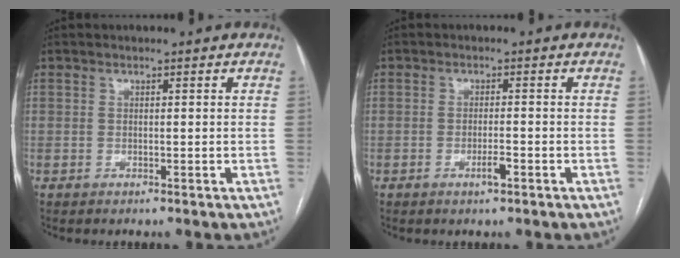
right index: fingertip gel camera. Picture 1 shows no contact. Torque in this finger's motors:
{"motor_torque": [0.04, 0.09, 0.03, 0.02]}